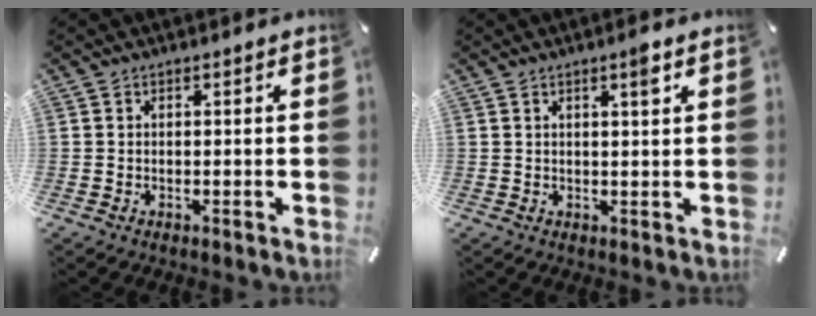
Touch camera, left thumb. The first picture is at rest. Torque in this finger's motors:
{"motor_torque": [0.86, 0.71, 0.32, -0.34, 0.08]}